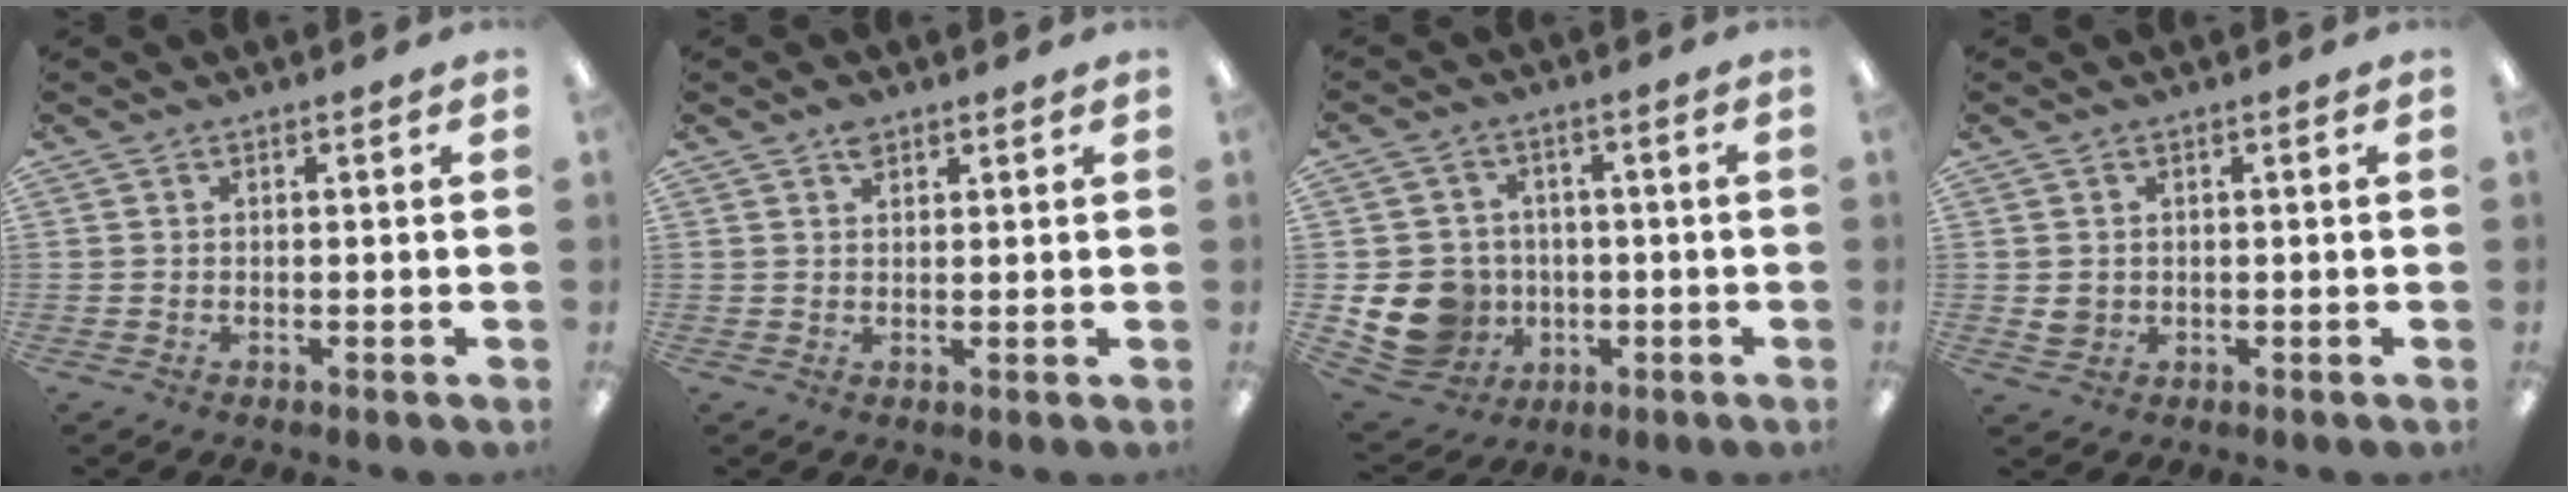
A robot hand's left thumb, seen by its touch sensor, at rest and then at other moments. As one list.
[{"total": 2.4, "force": [1.8, 1.2, 1.0], "torque": [-0.016, -0.004, 0.031]}, {"total": 12.1, "force": [-2.5, 11.0, 4.3], "torque": [-0.120, 0.012, -0.034]}, {"total": 2.3, "force": [0.6, 2.1, 0.9], "torque": [-0.011, 0.000, 0.009]}]